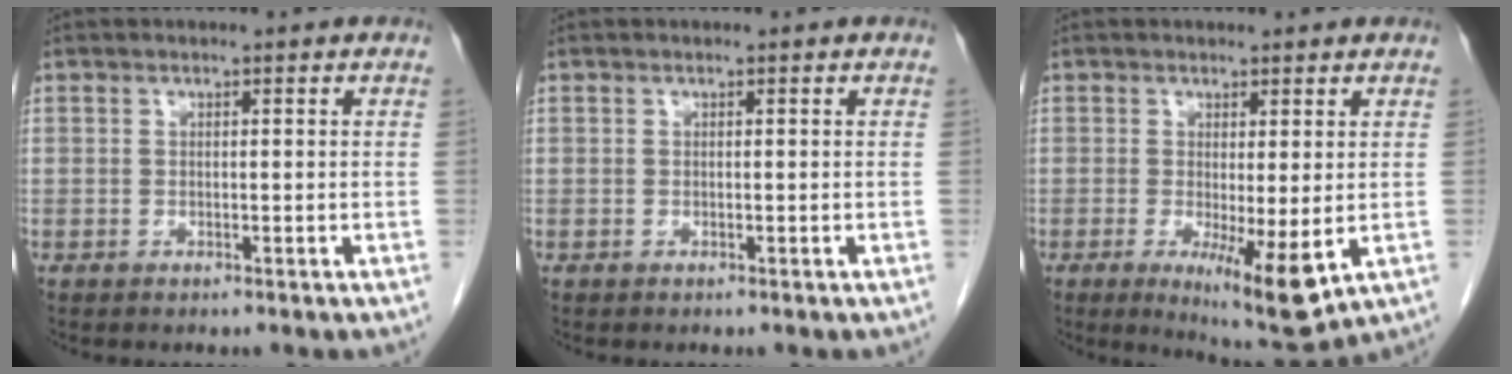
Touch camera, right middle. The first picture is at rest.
{"total": 0.0}
{"total": 8.7, "force": [-2.0, 1.6, 8.3], "torque": [-0.126, -0.025, -0.021]}